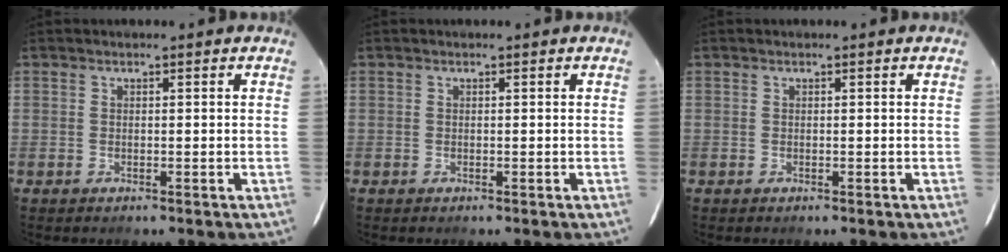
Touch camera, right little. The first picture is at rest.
{"total": 0.0}
{"total": 0.0}